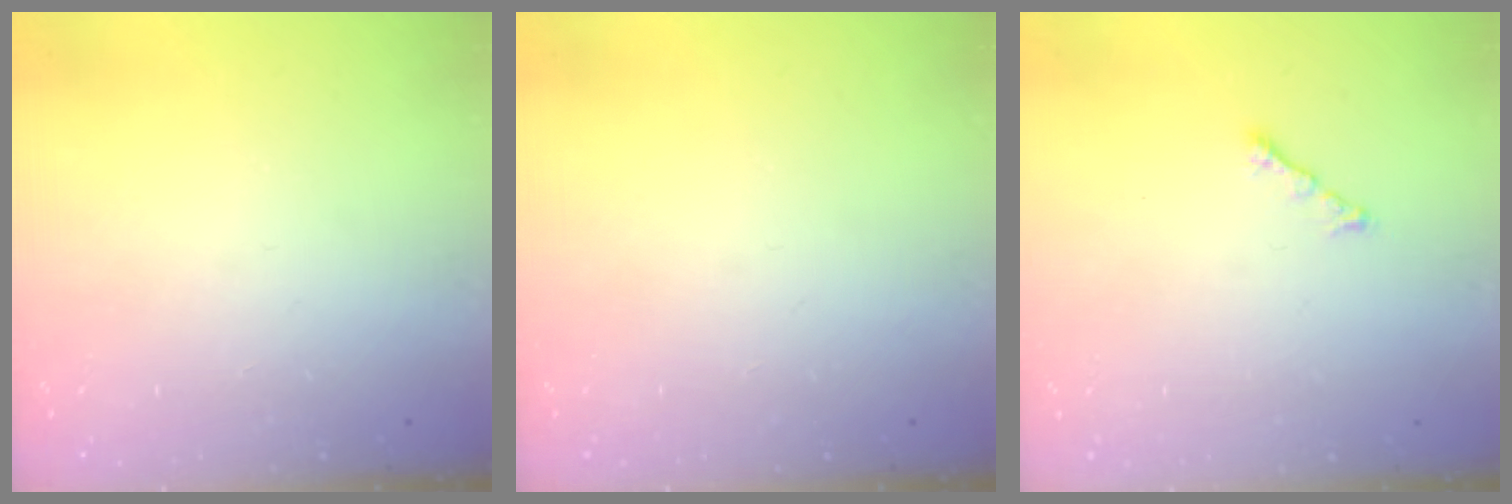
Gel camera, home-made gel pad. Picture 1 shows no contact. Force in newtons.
{"total": 0.0}
{"total": 2.3, "press": 2.2, "slide": 0.7}